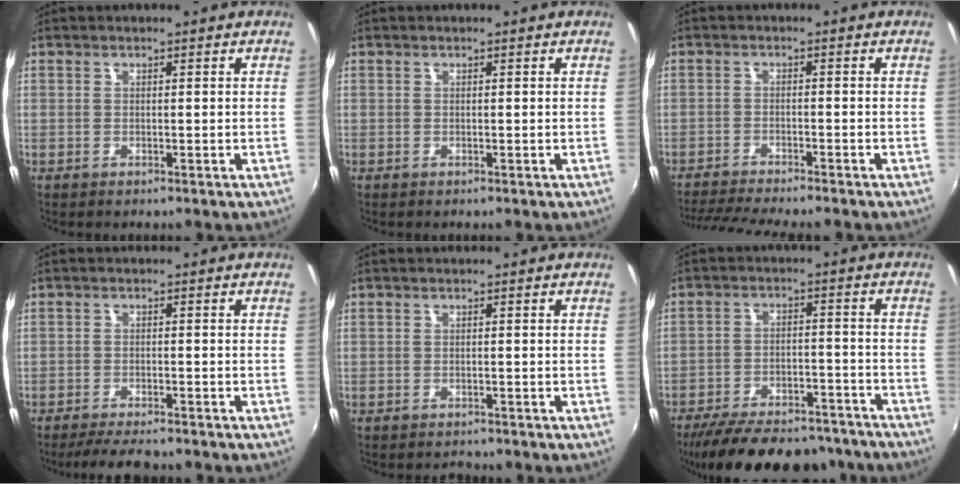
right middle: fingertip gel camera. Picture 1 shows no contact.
{"total": 0.0}
{"total": 8.8, "force": [-8.0, -0.1, 3.6], "torque": [-0.089, -0.019, -0.130]}
{"total": 5.9, "force": [-5.1, 0.8, 2.8], "torque": [-0.067, -0.016, -0.087]}
{"total": 1.3, "force": [-1.3, 0.4, 0.0], "torque": [-0.004, -0.005, -0.017]}
{"total": 22.1, "force": [-18.8, 7.3, 9.1], "torque": [-0.180, -0.001, -0.250]}